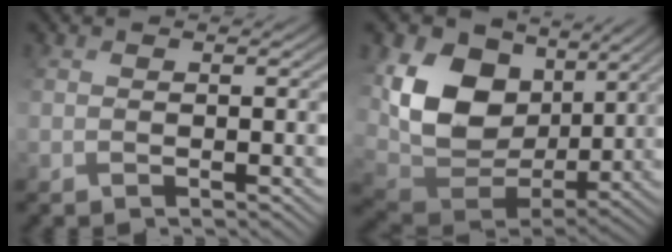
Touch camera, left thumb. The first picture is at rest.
{"total": 14.3, "force": [5.0, 10.3, 8.6], "torque": [-0.193, 0.008, 0.104]}